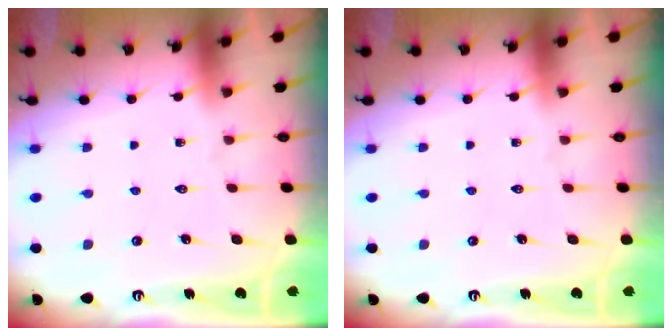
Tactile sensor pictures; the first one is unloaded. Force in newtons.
{"total": 0.0}